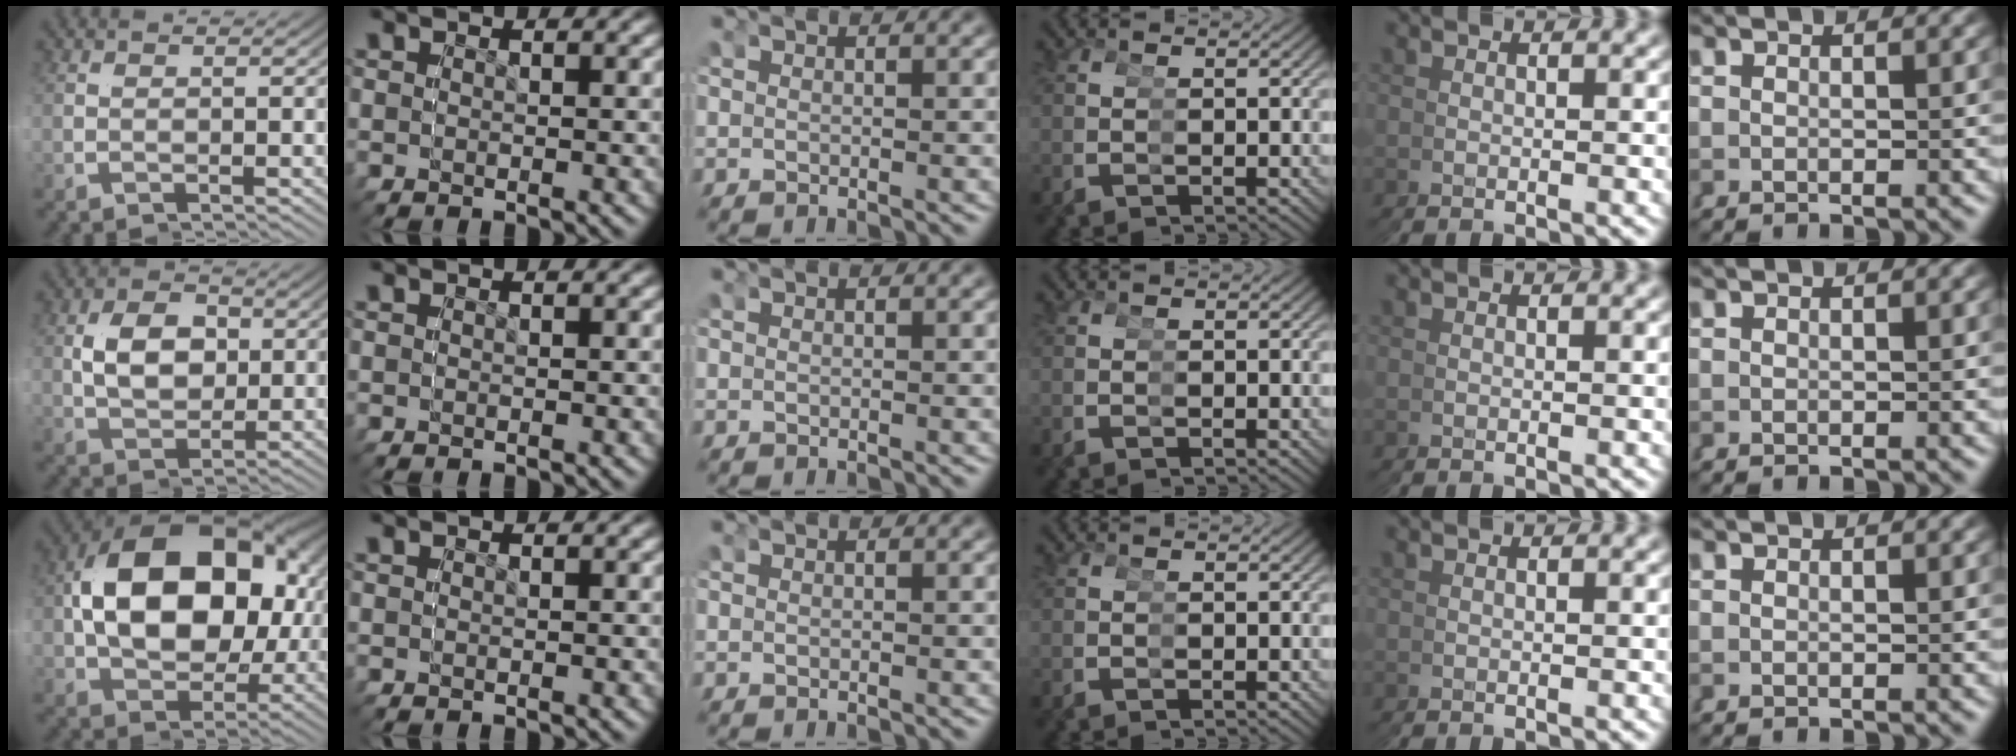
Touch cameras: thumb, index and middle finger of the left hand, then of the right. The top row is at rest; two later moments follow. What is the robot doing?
{"motion": "grasp_and_lifting", "object": "cubes"}